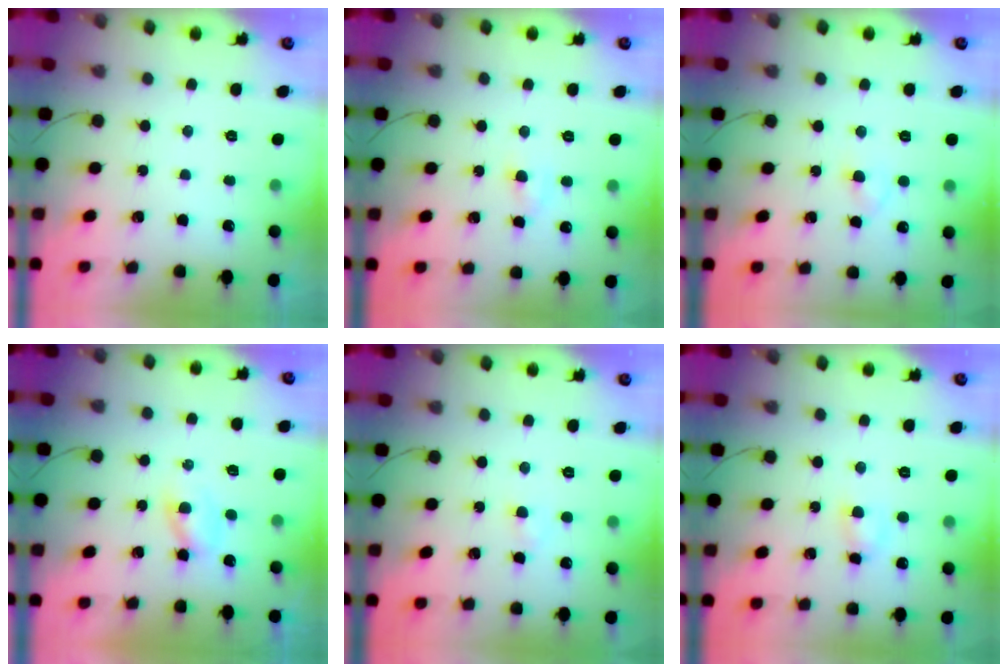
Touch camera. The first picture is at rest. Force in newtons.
{"total": 3.0, "press": 2.8, "slide": 1.2}
{"total": 2.1, "press": 1.9, "slide": 0.9}
{"total": 1.9, "press": 1.7, "slide": 0.9}
{"total": 1.5, "press": 1.4, "slide": 0.7}
{"total": 4.1, "press": 3.9, "slide": 1.3}